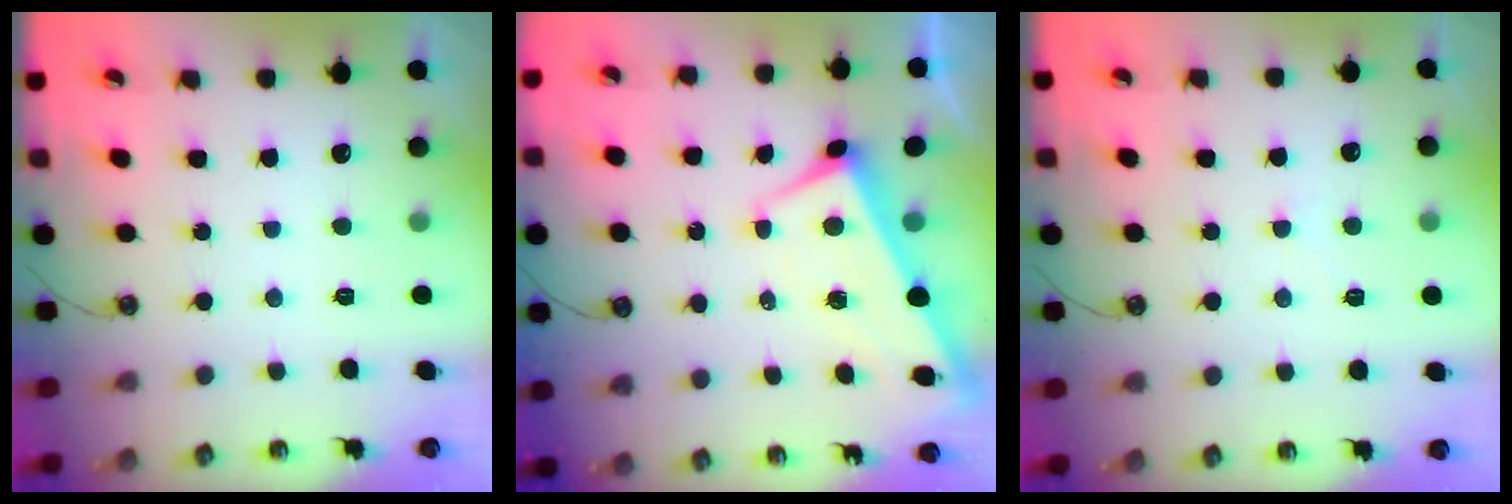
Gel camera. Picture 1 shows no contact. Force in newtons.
{"total": 1.6, "press": 1.2, "slide": 1.0}
{"total": 2.9, "press": 2.9, "slide": 0.4}